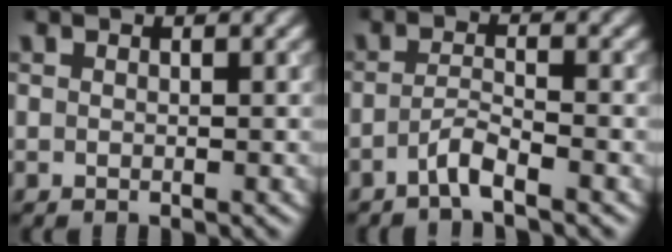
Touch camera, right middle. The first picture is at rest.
{"total": 2.2, "force": [-1.4, 0.3, 1.6], "torque": [-0.032, 0.003, -0.036]}